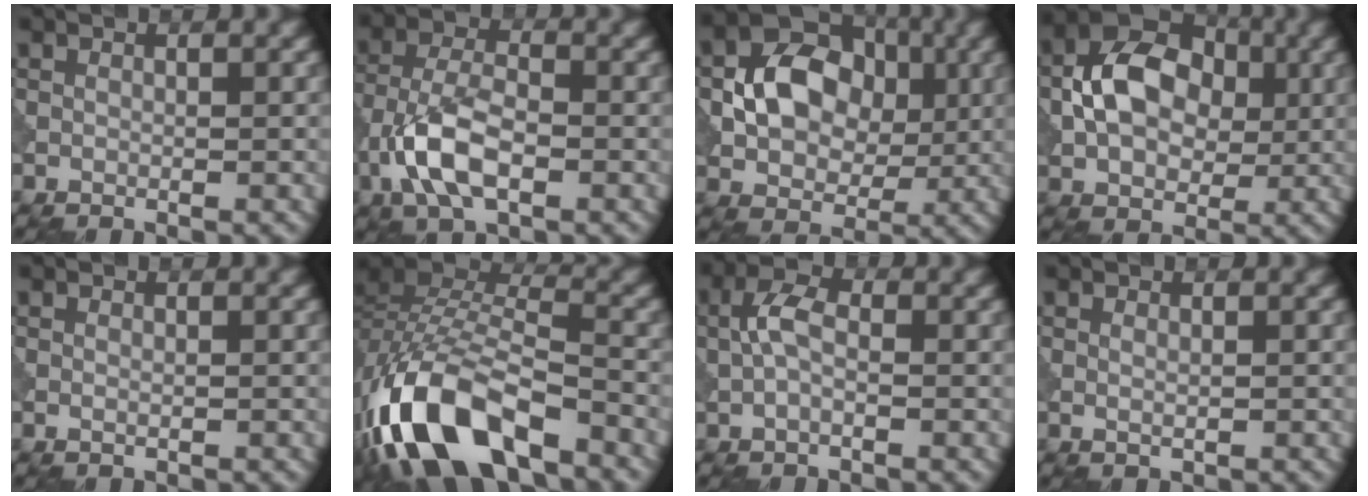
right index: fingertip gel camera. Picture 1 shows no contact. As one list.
[{"total": 6.4, "force": [-2.4, 3.0, 5.1], "torque": [-0.105, 0.003, -0.055]}, {"total": 8.2, "force": [0.4, 6.2, 5.3], "torque": [-0.086, 0.006, 0.002]}, {"total": 8.5, "force": [0.4, 6.0, 6.0], "torque": [-0.108, 0.012, -0.003]}, {"total": 0.0}, {"total": 13.7, "force": [-7.9, 5.9, 9.5], "torque": [-0.189, -0.002, -0.151]}, {"total": 3.0, "force": [-0.1, 1.6, 2.6], "torque": [-0.056, 0.008, -0.010]}, {"total": 0.5, "force": [0.2, 0.1, 0.5], "torque": [-0.010, 0.001, 0.003]}]